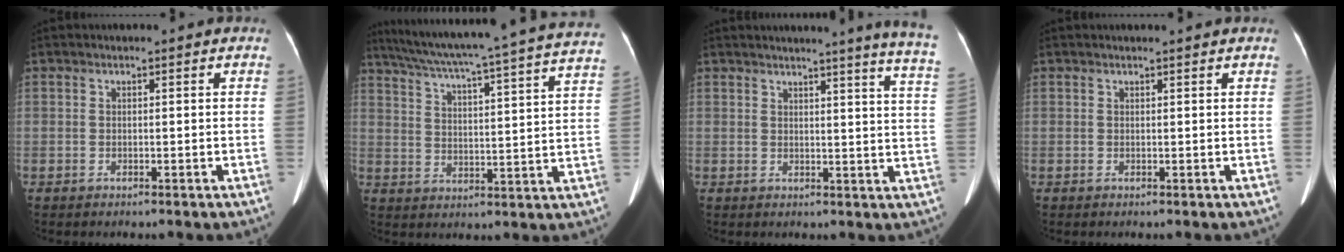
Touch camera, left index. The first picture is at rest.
{"total": 28.1, "force": [24.7, -0.3, 13.4], "torque": [-0.223, -0.040, 0.318]}
{"total": 12.4, "force": [10.9, -1.7, 5.6], "torque": [-0.066, -0.075, 0.100]}
{"total": 1.5, "force": [1.5, 0.0, 0.5], "torque": [-0.009, 0.011, 0.021]}